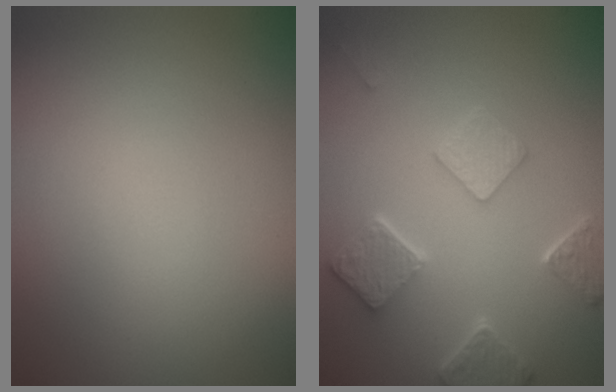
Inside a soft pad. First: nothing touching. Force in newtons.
{"total": 4.8, "press": 3.9, "slide": 2.9}